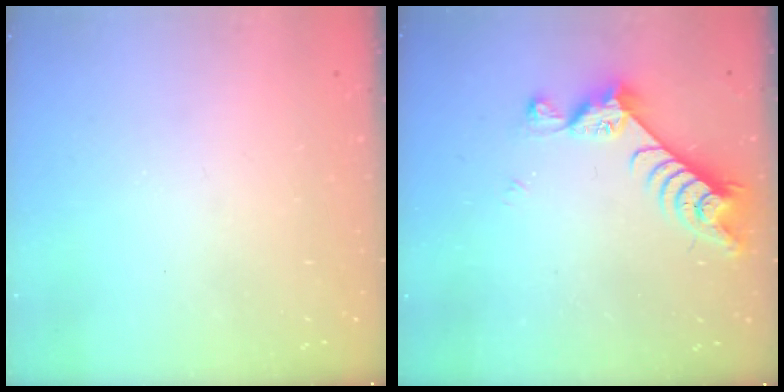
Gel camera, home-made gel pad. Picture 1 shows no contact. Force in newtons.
{"total": 7.2, "press": 7.2, "slide": 1.0}